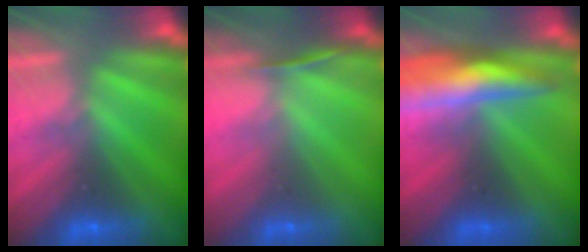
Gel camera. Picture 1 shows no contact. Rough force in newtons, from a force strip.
{"total": 1.3}
{"total": 7.3}